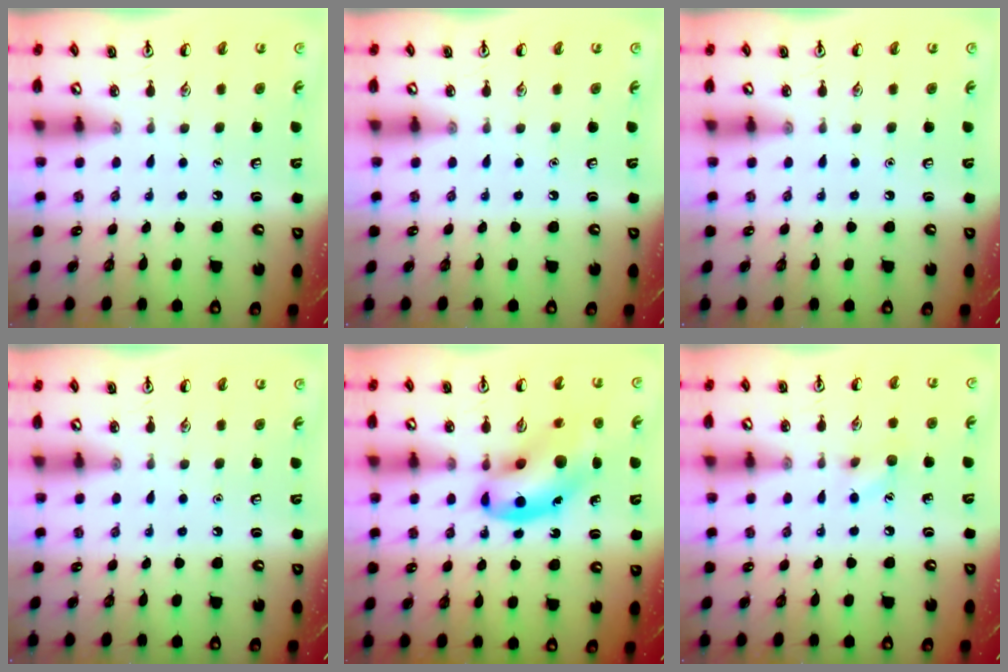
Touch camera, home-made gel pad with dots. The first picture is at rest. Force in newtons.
{"total": 0.0}
{"total": 0.0}
{"total": 0.0}
{"total": 14.0, "press": 13.5, "slide": 3.5}
{"total": 6.7, "press": 6.4, "slide": 2.0}